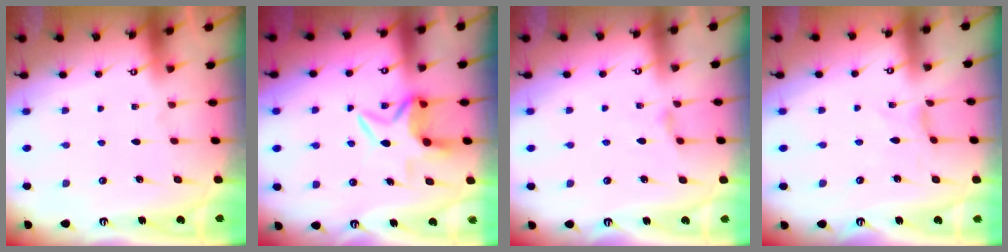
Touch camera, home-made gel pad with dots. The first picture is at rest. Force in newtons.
{"total": 6.4, "press": 6.2, "slide": 1.2}
{"total": 2.9, "press": 2.8, "slide": 0.5}
{"total": 0.0}